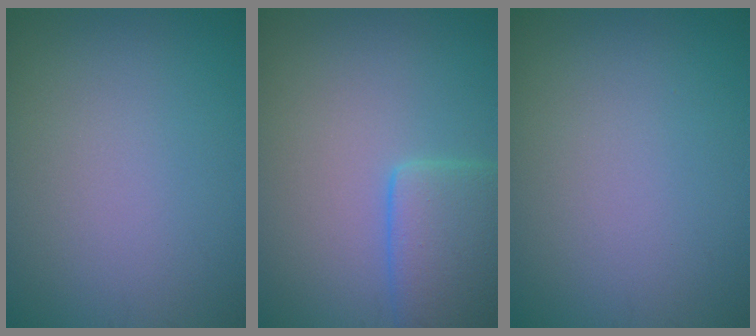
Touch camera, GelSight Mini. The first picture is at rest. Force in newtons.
{"total": 4.7, "press": 4.7, "slide": 0.3}
{"total": 0.0}